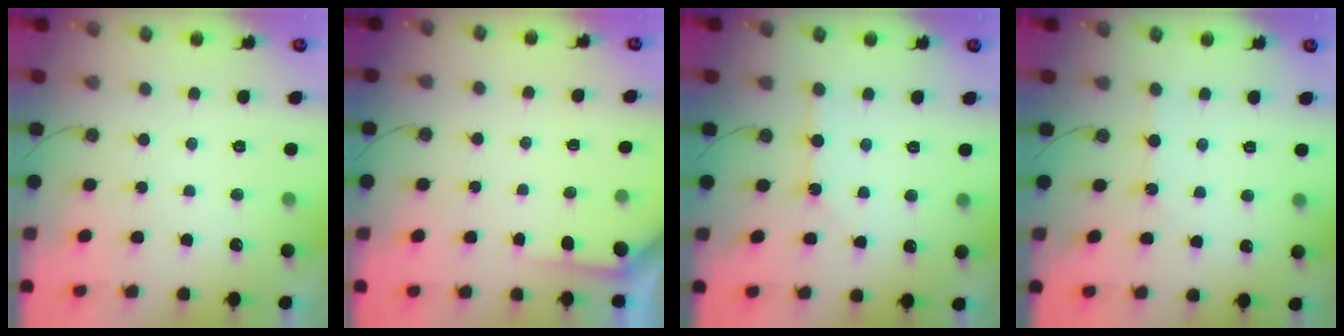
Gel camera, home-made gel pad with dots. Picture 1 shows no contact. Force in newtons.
{"total": 2.7, "press": 2.7, "slide": 0.3}
{"total": 1.7, "press": 1.7, "slide": 0.3}
{"total": 0.9, "press": 0.8, "slide": 0.2}